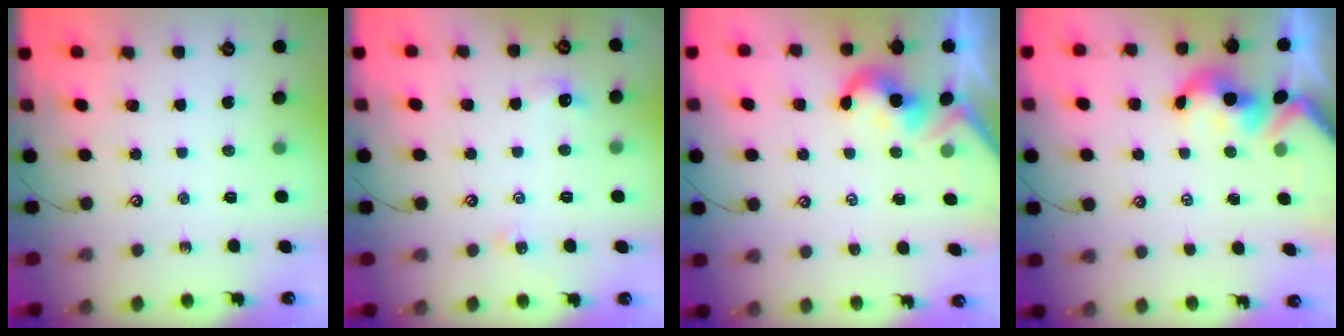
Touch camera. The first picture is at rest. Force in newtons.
{"total": 2.2, "press": 2.1, "slide": 0.6}
{"total": 2.1, "press": 2.0, "slide": 0.5}
{"total": 1.5, "press": 1.5, "slide": 0.1}